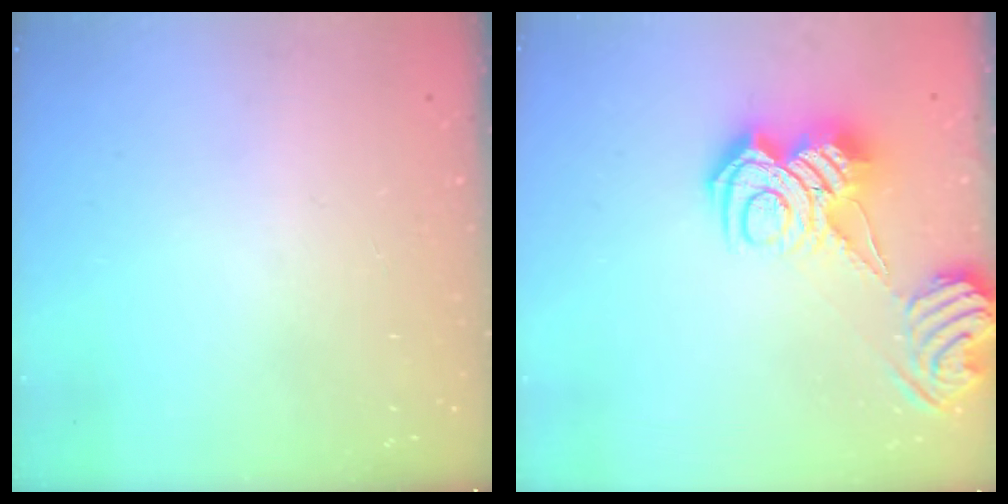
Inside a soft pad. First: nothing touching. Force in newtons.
{"total": 10.5, "press": 10.4, "slide": 0.9}